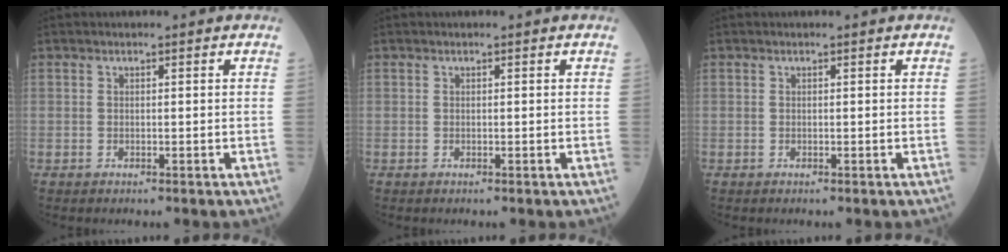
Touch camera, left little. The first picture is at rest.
{"total": 0.0}
{"total": 0.0}